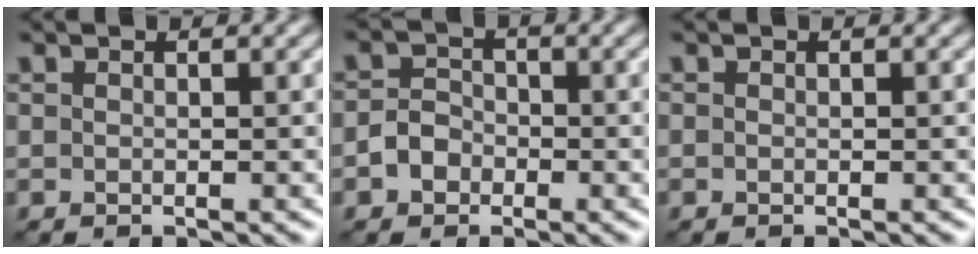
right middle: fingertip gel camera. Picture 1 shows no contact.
{"total": 2.4, "force": [-1.2, 1.8, 0.9], "torque": [-0.011, 0.002, -0.033]}
{"total": 0.0}